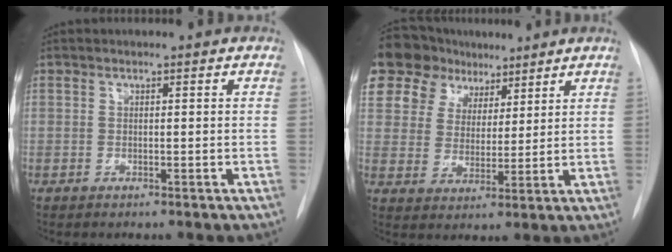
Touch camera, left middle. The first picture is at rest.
{"total": 17.8, "force": [12.0, 11.8, 5.9], "torque": [-0.152, 0.067, 0.221]}